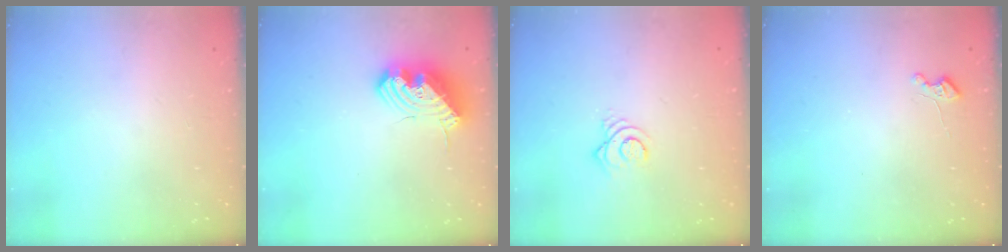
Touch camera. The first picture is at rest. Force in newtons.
{"total": 15.2, "press": 15.2, "slide": 0.3}
{"total": 5.5, "press": 5.5, "slide": 0.4}
{"total": 3.7, "press": 3.6, "slide": 0.5}